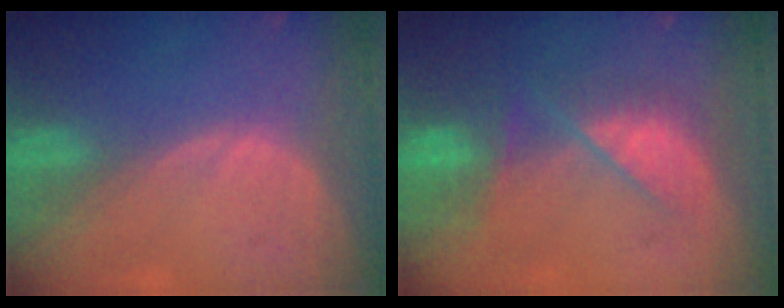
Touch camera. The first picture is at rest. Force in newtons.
{"total": 7.5, "press": 7.1, "slide": 2.5}